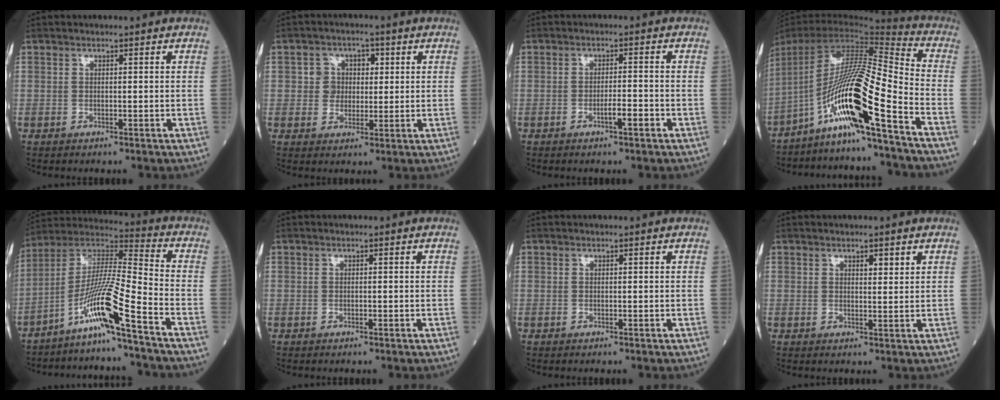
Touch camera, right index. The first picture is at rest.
{"total": 4.3, "force": [0.7, 4.0, 1.5], "torque": [-0.015, 0.015, 0.010]}
{"total": 2.7, "force": [-1.4, 0.2, 2.3], "torque": [-0.034, 0.001, -0.025]}
{"total": 17.6, "force": [-10.3, -1.0, 14.3], "torque": [-0.281, -0.002, -0.194]}
{"total": 12.0, "force": [-7.2, -1.5, 9.4], "torque": [-0.184, 0.003, -0.141]}
{"total": 0.0}
{"total": 0.0}
{"total": 1.8, "force": [1.2, 0.4, 1.4], "torque": [-0.022, -0.002, 0.018]}